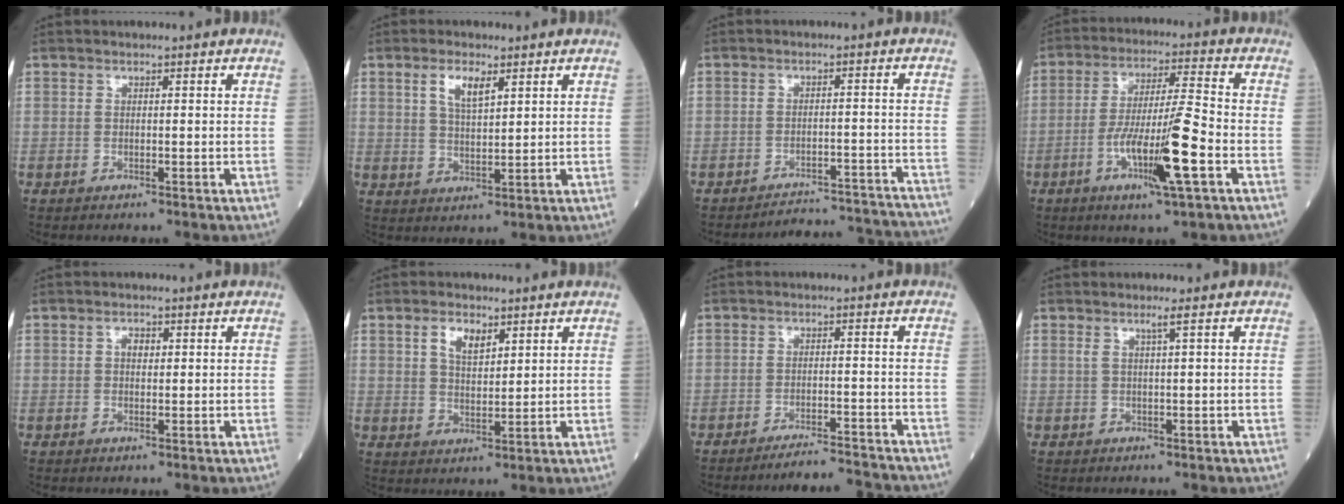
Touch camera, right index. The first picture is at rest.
{"total": 4.6, "force": [2.3, 1.4, 3.7], "torque": [-0.073, 0.003, 0.047]}
{"total": 14.9, "force": [-14.8, 0.4, 1.2], "torque": [0.005, 0.019, -0.176]}
{"total": 12.3, "force": [-4.4, 0.2, 11.5], "torque": [-0.211, -0.010, -0.078]}
{"total": 1.5, "force": [0.4, 1.0, 1.1], "torque": [-0.017, 0.004, 0.005]}
{"total": 4.4, "force": [2.3, 2.1, 3.1], "torque": [-0.060, 0.004, 0.044]}
{"total": 6.8, "force": [-6.7, -0.5, 0.7], "torque": [-0.003, 0.001, -0.104]}
{"total": 1.4, "force": [0.7, -0.4, 1.2], "torque": [-0.029, -0.001, 0.014]}